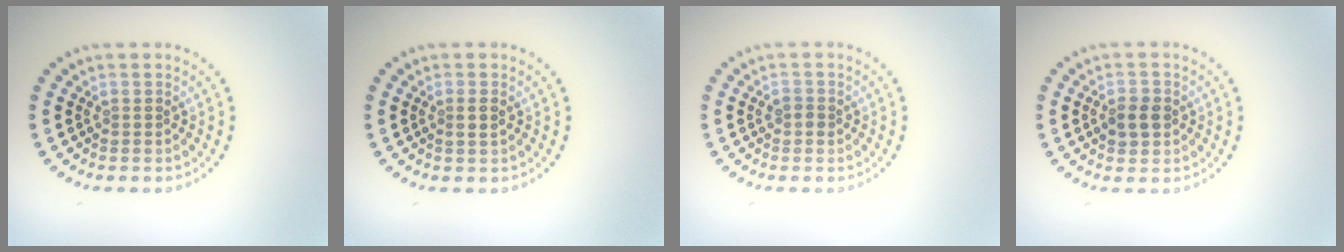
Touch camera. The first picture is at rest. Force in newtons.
{"total": 1.0, "press": 0.9, "slide": 0.5}
{"total": 0.9, "press": 0.9, "slide": 0.3}
{"total": 2.3, "press": 2.3, "slide": 0.4}